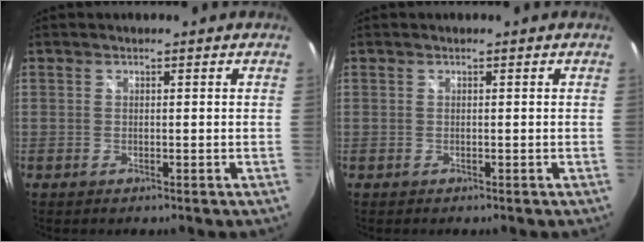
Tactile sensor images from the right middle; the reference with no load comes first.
{"total": 0.0}